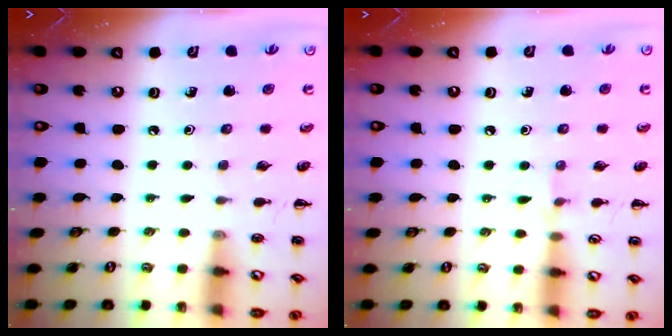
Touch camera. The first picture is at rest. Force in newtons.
{"total": 5.2, "press": 4.9, "slide": 1.6}